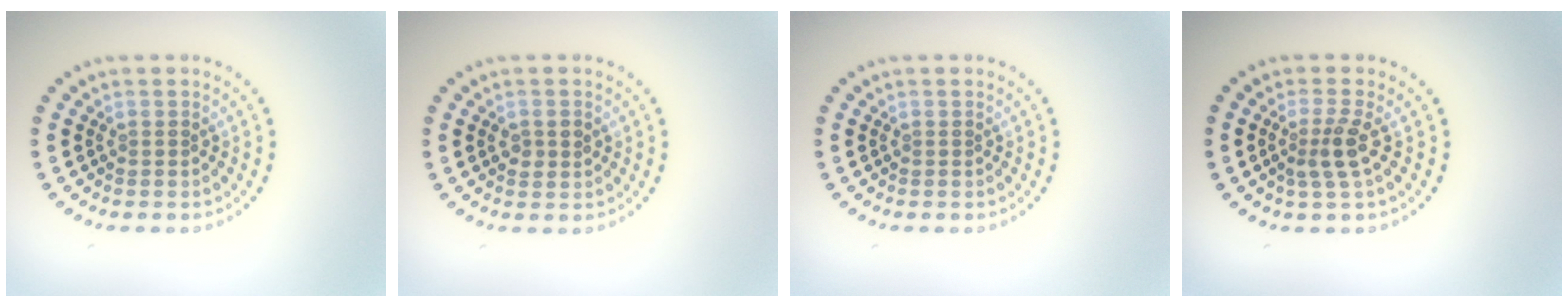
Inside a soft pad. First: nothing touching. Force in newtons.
{"total": 1.4, "press": 1.4, "slide": 0.1}
{"total": 0.0}
{"total": 2.4, "press": 1.7, "slide": 1.6}